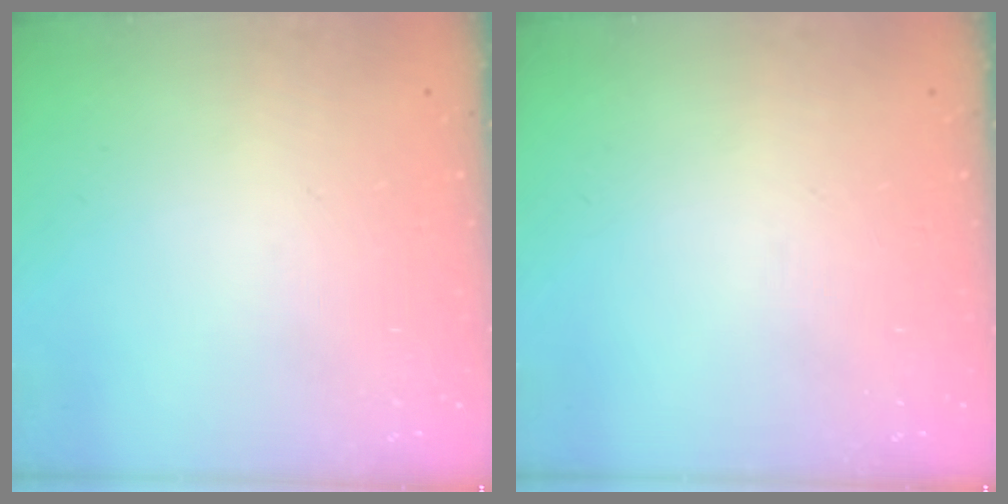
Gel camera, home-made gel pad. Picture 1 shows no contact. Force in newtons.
{"total": 0.0}